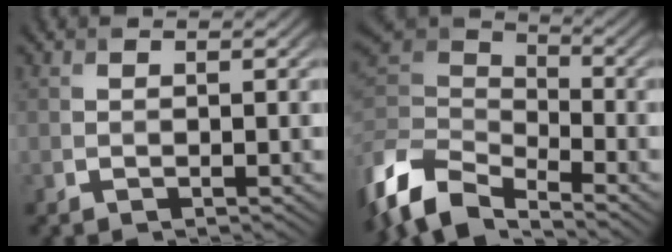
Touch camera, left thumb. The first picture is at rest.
{"total": 9.4, "force": [-5.3, 5.2, 5.9], "torque": [-0.146, -0.001, -0.117]}